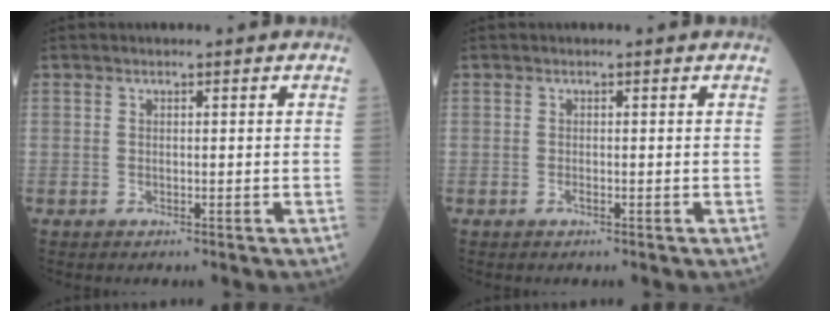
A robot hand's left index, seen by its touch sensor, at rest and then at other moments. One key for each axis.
{"total": 0.0}